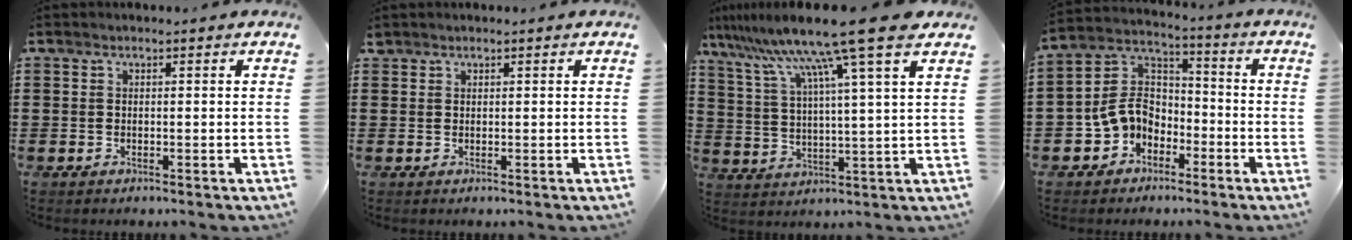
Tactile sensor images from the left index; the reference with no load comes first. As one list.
[{"total": 0.7, "force": [0.6, 0.4, 0.1], "torque": [-0.004, 0.002, 0.012]}, {"total": 13.5, "force": [9.9, -1.0, 9.2], "torque": [-0.202, -0.042, 0.156]}, {"total": 7.6, "force": [-2.8, 6.2, 3.4], "torque": [-0.100, 0.010, -0.061]}]